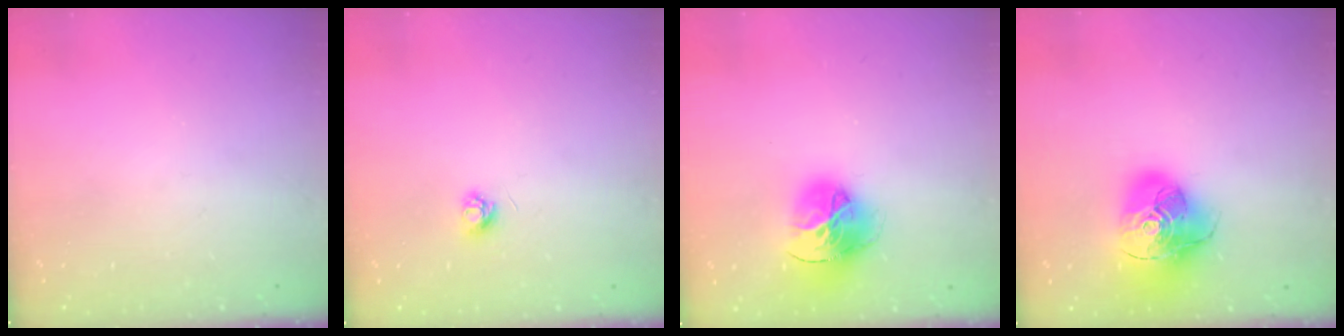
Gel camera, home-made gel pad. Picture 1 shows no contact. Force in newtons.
{"total": 3.2, "press": 3.1, "slide": 0.4}
{"total": 16.7, "press": 16.6, "slide": 1.8}
{"total": 20.1, "press": 20.0, "slide": 2.6}